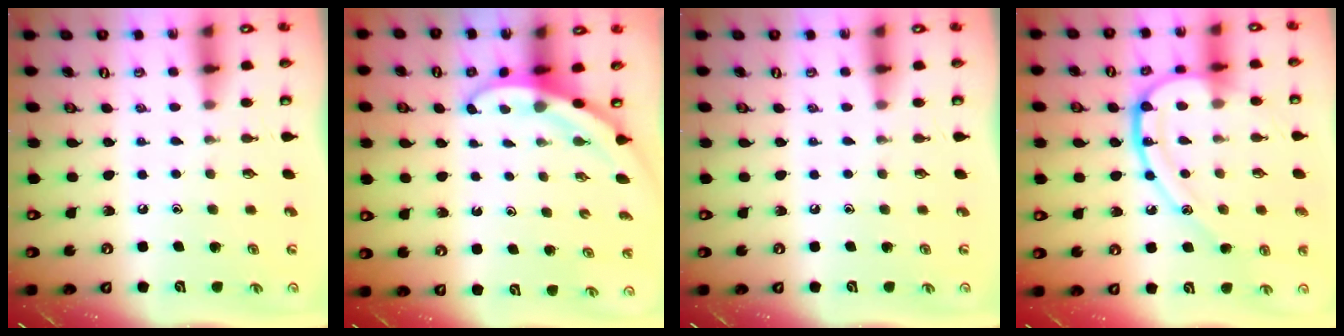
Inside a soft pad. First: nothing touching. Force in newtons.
{"total": 3.3, "press": 3.3, "slide": 0.2}
{"total": 0.0}
{"total": 16.9, "press": 16.8, "slide": 1.3}